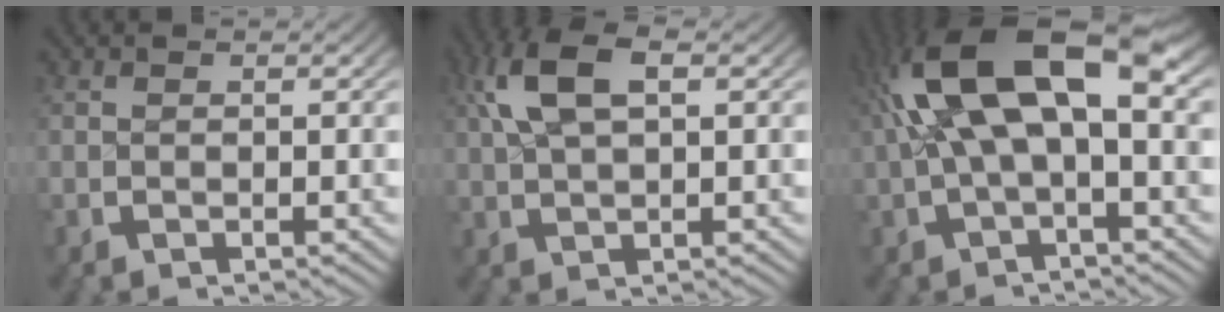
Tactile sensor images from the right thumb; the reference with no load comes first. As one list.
[{"total": 5.5, "force": [2.2, 2.6, 4.3], "torque": [-0.098, 0.003, 0.047]}, {"total": 11.2, "force": [1.8, 5.6, 9.6], "torque": [-0.200, 0.008, 0.031]}]